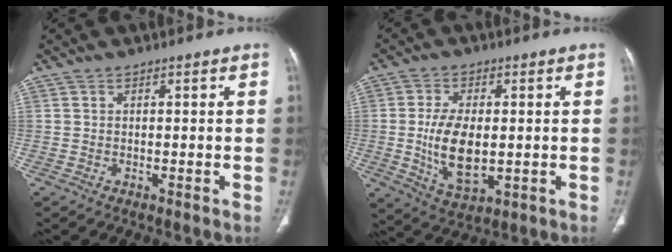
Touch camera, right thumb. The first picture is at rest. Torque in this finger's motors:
{"motor_torque": [2.96, 2.05, 1.44, -1.32, 0.42]}